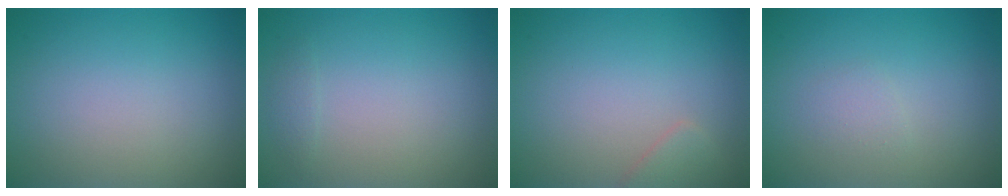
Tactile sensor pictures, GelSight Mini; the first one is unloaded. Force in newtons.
{"total": 0.7, "press": 0.7, "slide": 0.0}
{"total": 1.3, "press": 1.3, "slide": 0.1}
{"total": 0.9, "press": 0.9, "slide": 0.1}